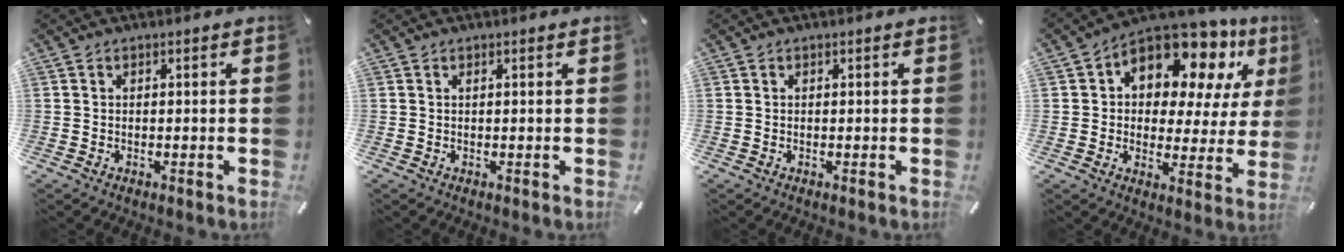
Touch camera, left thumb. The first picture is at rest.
{"total": 0.6, "force": [0.3, 0.1, 0.6], "torque": [-0.011, 0.001, 0.005]}
{"total": 0.0}
{"total": 13.6, "force": [9.1, 7.6, 6.6], "torque": [-0.109, -0.078, 0.161]}